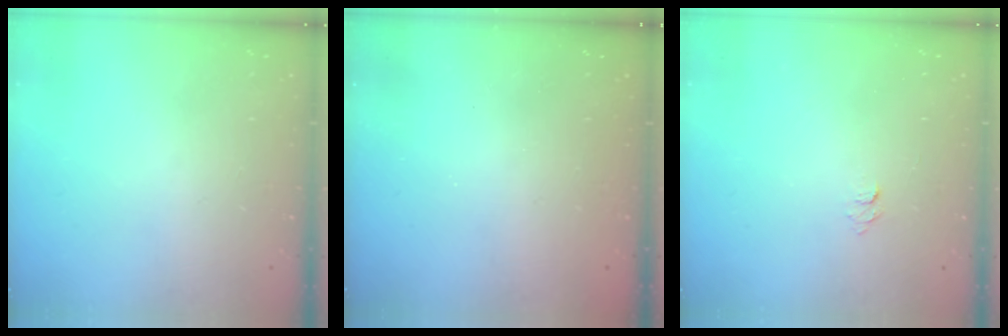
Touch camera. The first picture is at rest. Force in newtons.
{"total": 2.6, "press": 2.5, "slide": 0.9}
{"total": 3.5, "press": 3.5, "slide": 0.3}